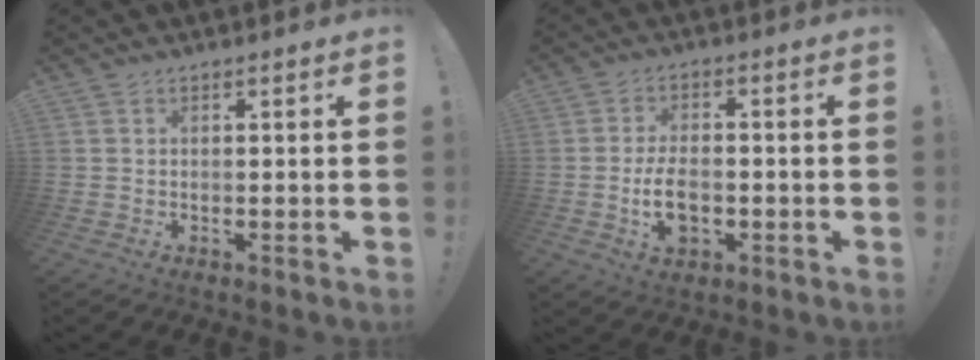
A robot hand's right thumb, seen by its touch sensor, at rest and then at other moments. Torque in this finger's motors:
{"motor_torque": [-0.04, 0.32, 0.13, 0.21, -0.02]}